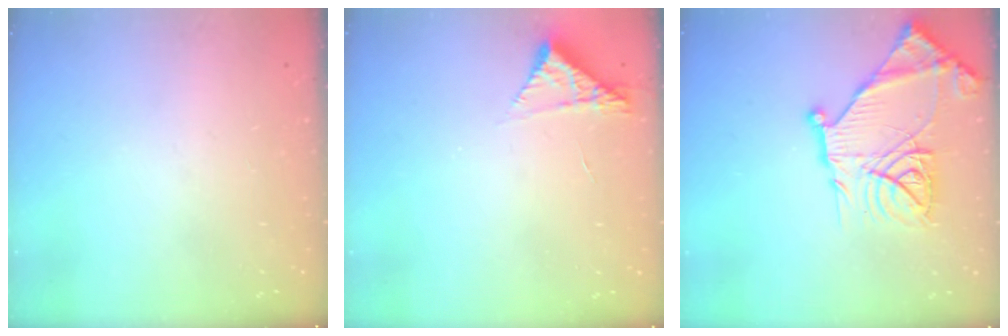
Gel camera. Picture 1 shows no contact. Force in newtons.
{"total": 4.3, "press": 4.3, "slide": 0.3}
{"total": 22.8, "press": 22.6, "slide": 2.3}